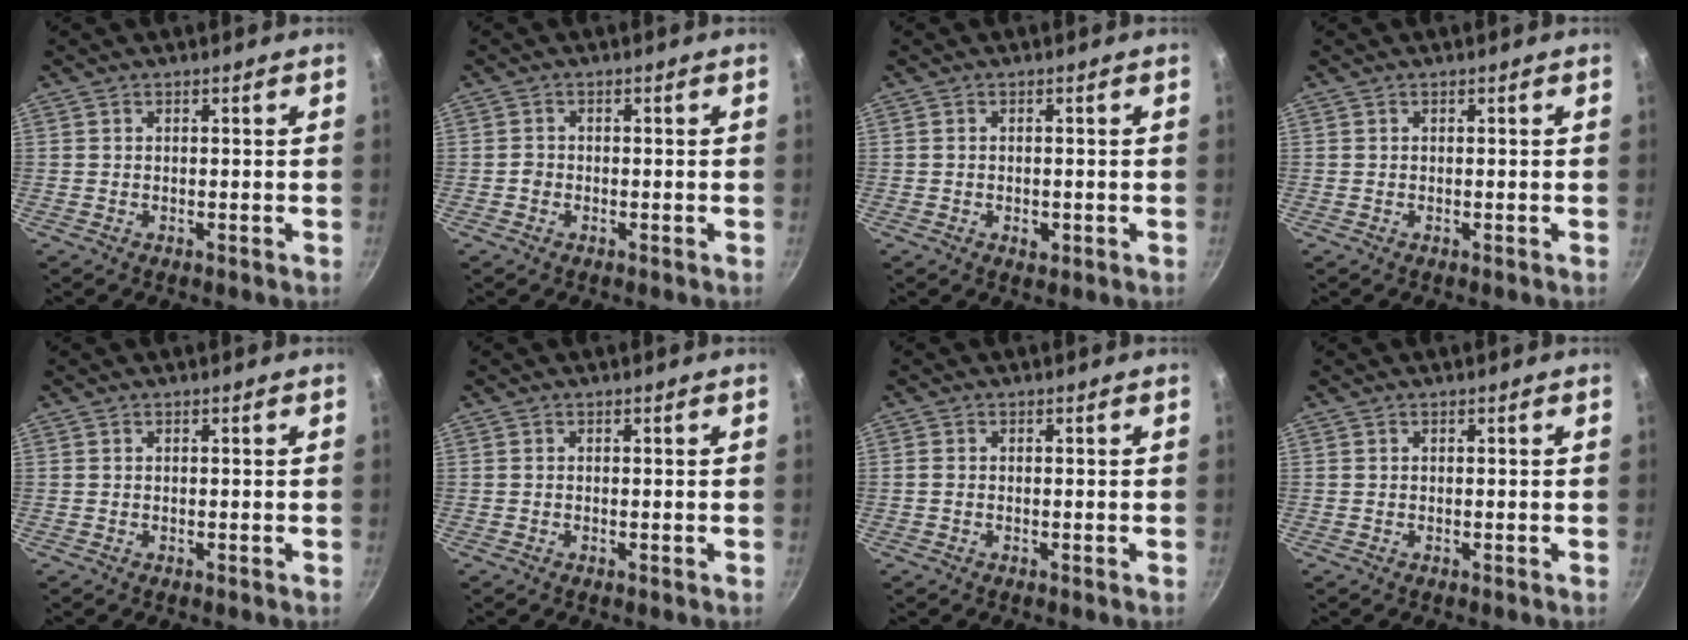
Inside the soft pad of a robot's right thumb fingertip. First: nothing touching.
{"total": 1.0, "force": [-0.4, 0.9, 0.3], "torque": [-0.002, 0.005, -0.007]}
{"total": 1.9, "force": [-0.6, 1.3, 1.3], "torque": [-0.020, 0.000, -0.009]}
{"total": 0.0}
{"total": 0.0}
{"total": 0.0}
{"total": 0.7, "force": [-0.1, 0.6, 0.4], "torque": [-0.009, 0.002, -0.002]}
{"total": 0.0}